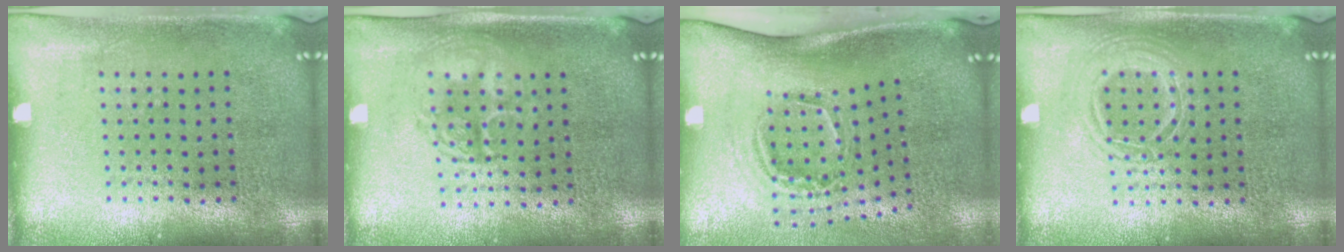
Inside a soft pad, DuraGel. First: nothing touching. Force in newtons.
{"total": 1.4, "press": 1.3, "slide": 0.5}
{"total": 2.0, "press": 1.3, "slide": 1.6}
{"total": 1.2, "press": 1.1, "slide": 0.3}